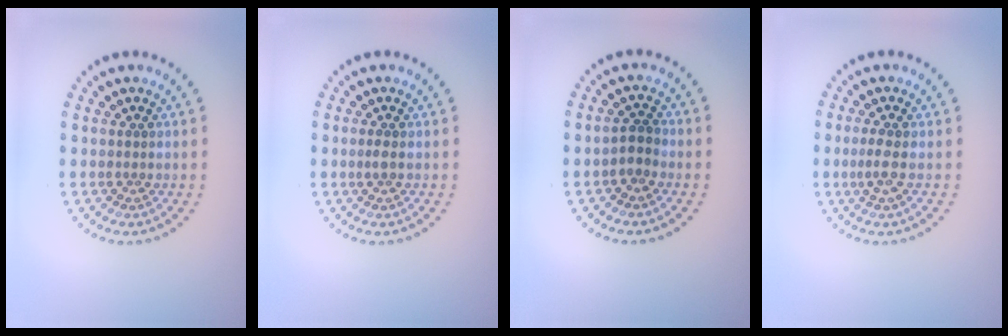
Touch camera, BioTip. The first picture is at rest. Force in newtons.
{"total": 0.7, "press": 0.6, "slide": 0.3}
{"total": 1.3, "press": 1.1, "slide": 0.6}
{"total": 1.3, "press": 1.1, "slide": 0.7}